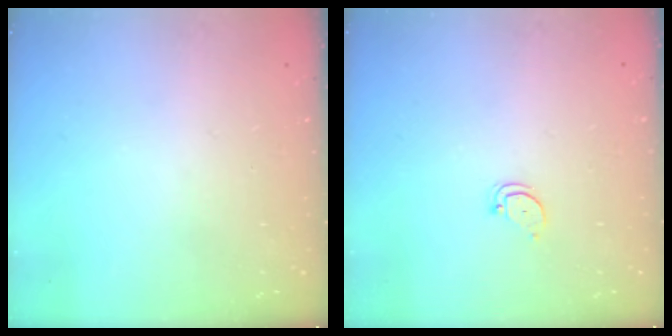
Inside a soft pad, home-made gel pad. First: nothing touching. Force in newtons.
{"total": 2.3, "press": 2.3, "slide": 0.2}